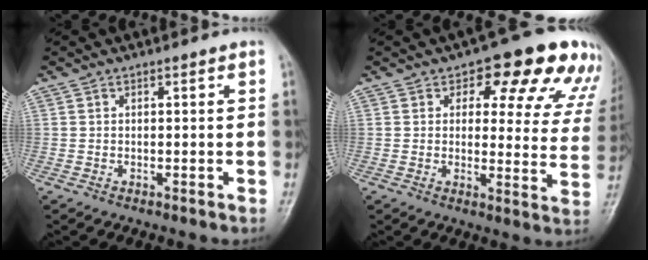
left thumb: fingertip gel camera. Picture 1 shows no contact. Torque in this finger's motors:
{"motor_torque": [0.57, 0.64, 0.42, -0.27, 0.08]}